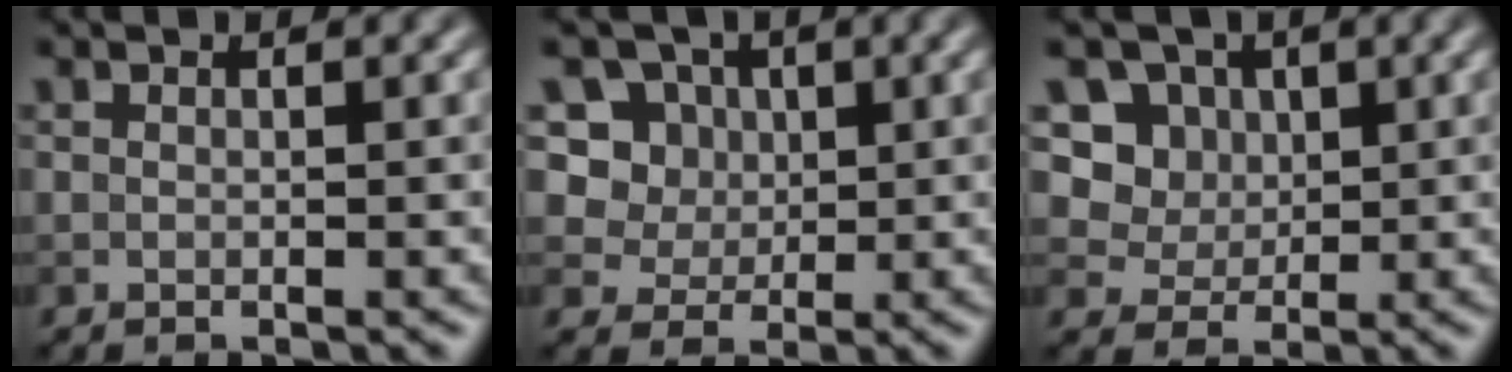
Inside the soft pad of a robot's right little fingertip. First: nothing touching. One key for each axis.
{"total": 8.0, "fx": 3.4, "fy": 6.6, "fz": 3.1, "tx": -0.054, "ty": 0.009, "tz": 0.044}
{"total": 7.6, "fx": 3.3, "fy": 6.2, "fz": 2.9, "tx": -0.048, "ty": 0.005, "tz": 0.043}